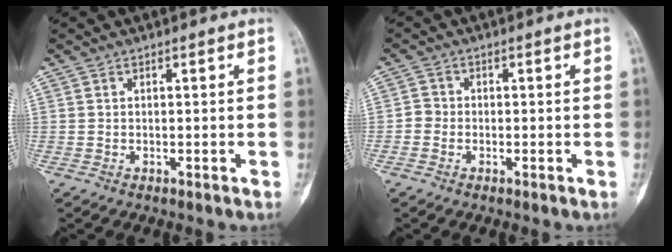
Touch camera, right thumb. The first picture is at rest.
{"total": 1.8, "force": [-0.6, 1.6, 0.5], "torque": [-0.003, 0.007, -0.020]}